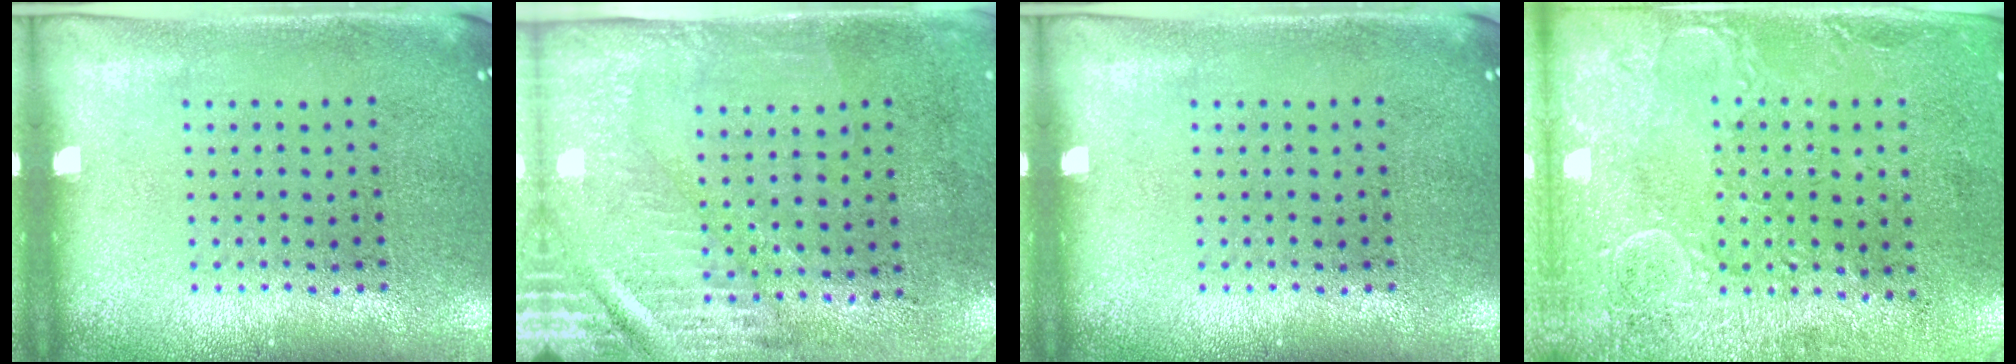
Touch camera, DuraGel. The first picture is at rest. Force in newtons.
{"total": 3.0, "press": 2.5, "slide": 1.6}
{"total": 0.0}
{"total": 2.9, "press": 2.3, "slide": 1.7}